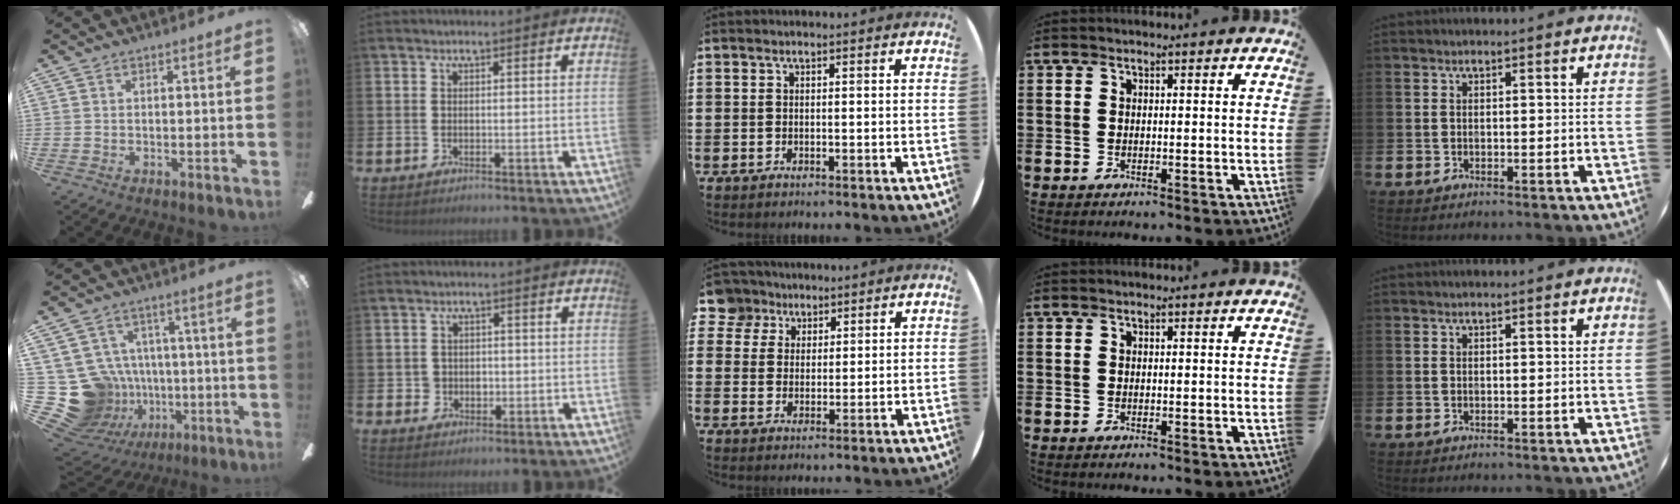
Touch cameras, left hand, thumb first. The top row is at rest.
{"thumb": {"total": 17.2, "force": [-2.1, 16.0, 6.0], "torque": [-0.159, 0.004, 0.005]}, "index": {"total": 2.2, "force": [-0.3, 2.1, 0.3], "torque": [0.000, 0.002, -0.014]}, "middle": {"total": 4.9, "force": [3.7, 3.3, 0.3], "torque": [-0.018, 0.002, 0.070]}}